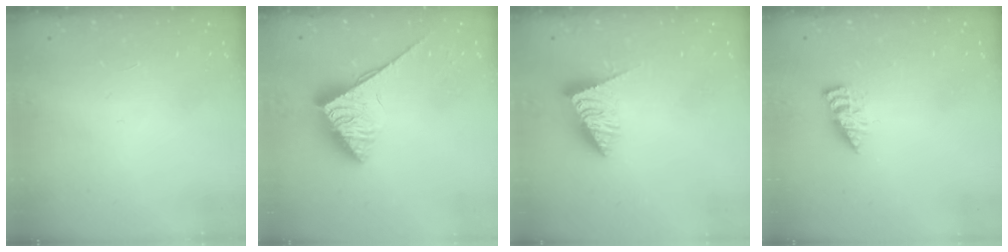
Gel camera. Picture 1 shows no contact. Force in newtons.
{"total": 3.9, "press": 3.9, "slide": 0.5}
{"total": 3.8, "press": 3.7, "slide": 0.6}
{"total": 2.9, "press": 2.8, "slide": 0.4}